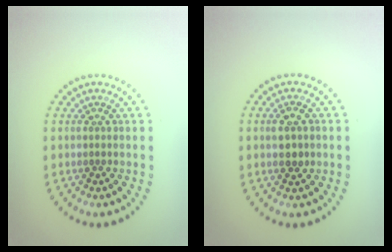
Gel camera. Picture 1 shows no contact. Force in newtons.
{"total": 2.1, "press": 2.0, "slide": 0.3}